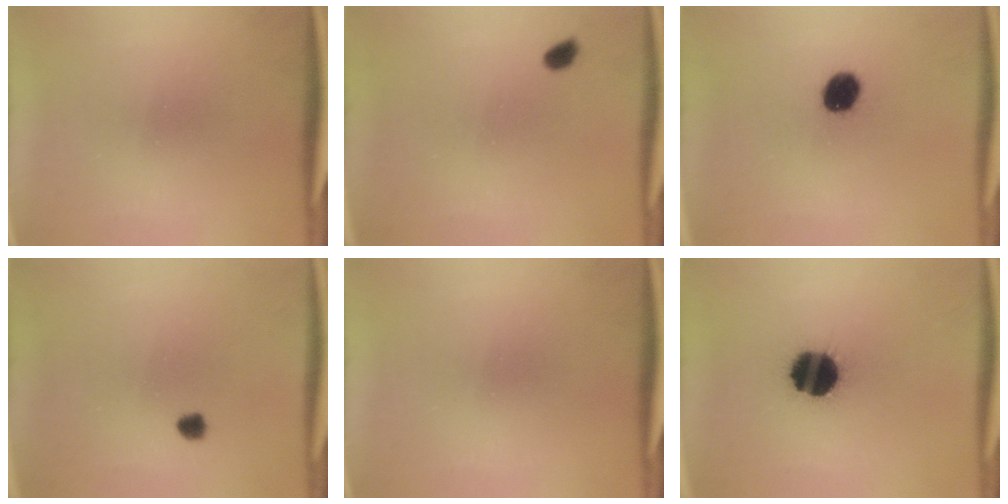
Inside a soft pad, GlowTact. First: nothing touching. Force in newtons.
{"total": 1.5}
{"total": 5.9}
{"total": 1.9}
{"total": 0.0}
{"total": 15.1}